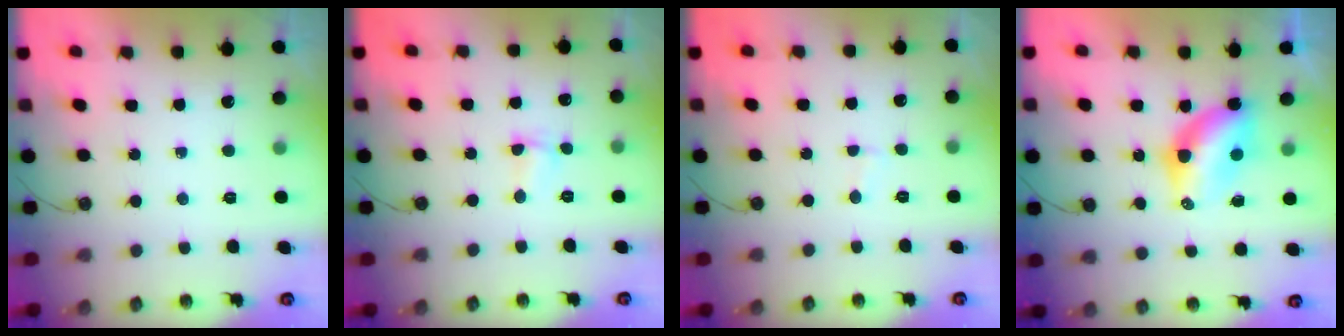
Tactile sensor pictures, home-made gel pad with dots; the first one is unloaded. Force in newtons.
{"total": 2.4, "press": 2.4, "slide": 0.6}
{"total": 1.8, "press": 1.8, "slide": 0.1}
{"total": 6.7, "press": 6.7, "slide": 0.6}